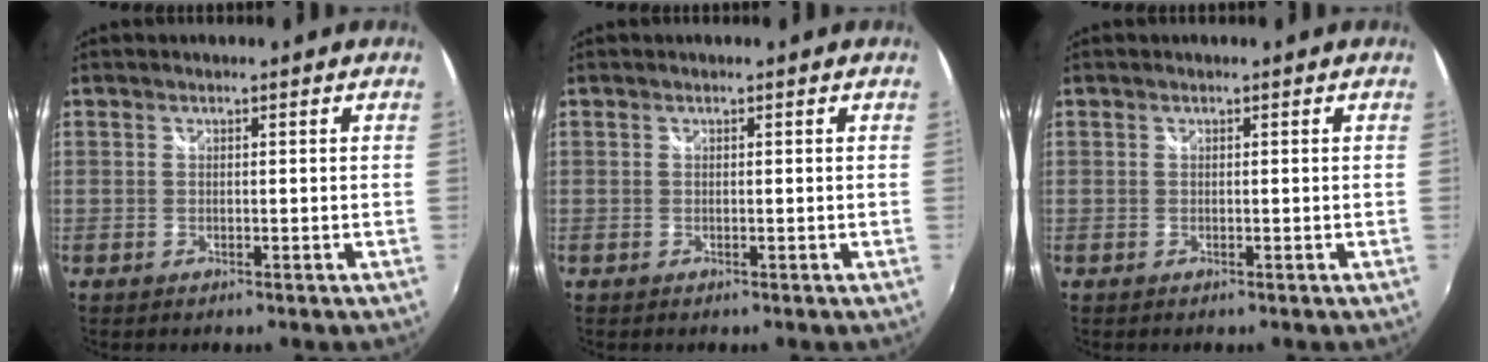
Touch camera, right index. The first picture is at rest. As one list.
[{"total": 0.0}, {"total": 0.0}]